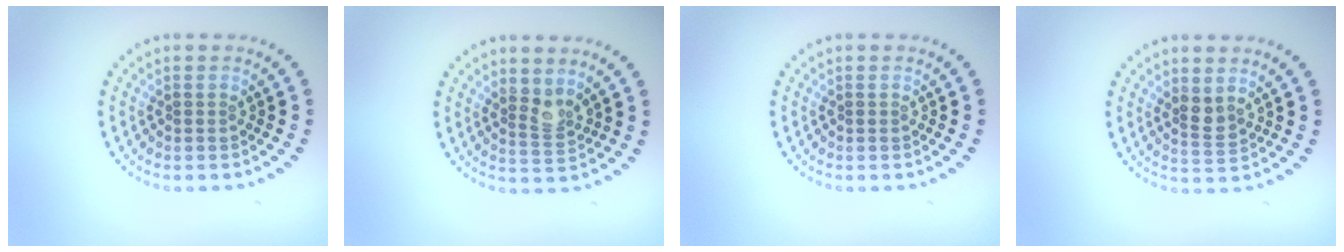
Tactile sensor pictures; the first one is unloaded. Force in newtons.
{"total": 2.1, "press": 1.7, "slide": 1.2}
{"total": 0.0}
{"total": 1.8, "press": 1.5, "slide": 1.1}